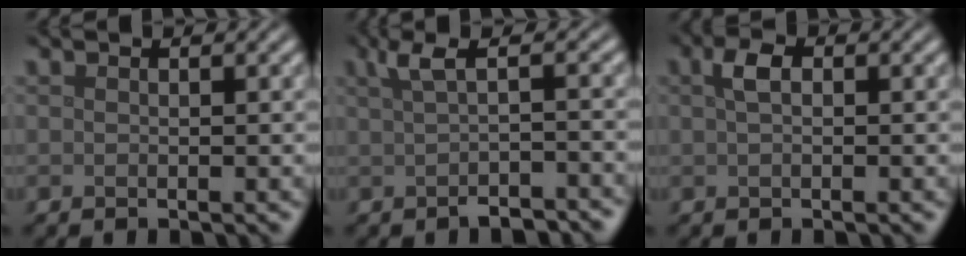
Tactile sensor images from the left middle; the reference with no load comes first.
{"total": 3.2, "force": [-0.2, 1.0, 3.0], "torque": [-0.049, 0.003, -0.003]}
{"total": 1.8, "force": [0.5, 0.9, 1.5], "torque": [-0.029, 0.006, 0.004]}